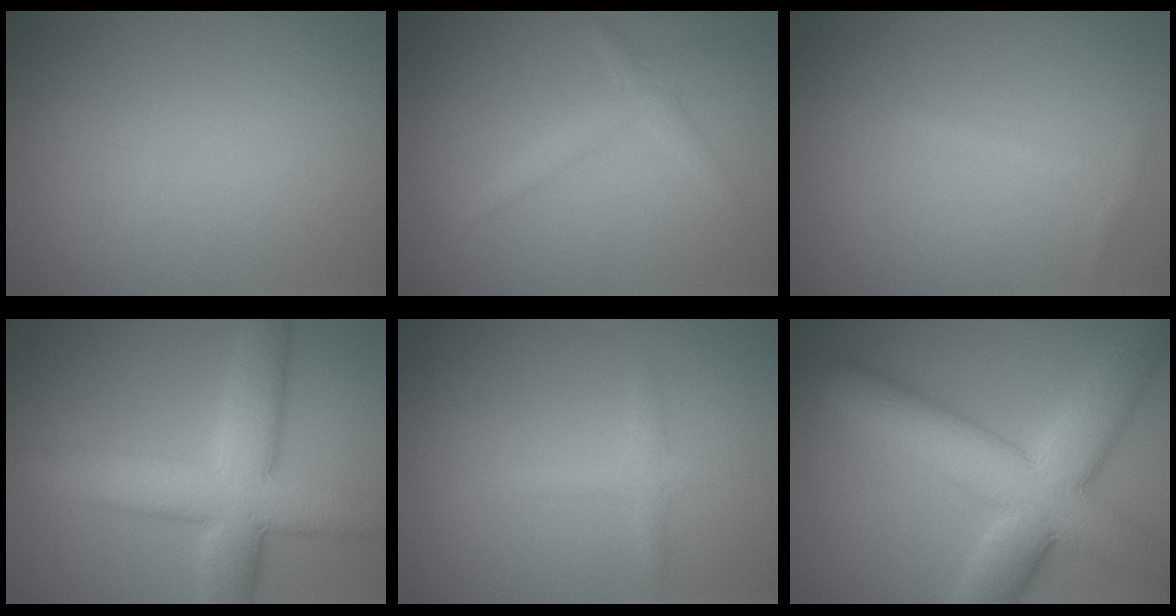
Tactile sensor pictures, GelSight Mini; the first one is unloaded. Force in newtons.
{"total": 1.7, "press": 1.7, "slide": 0.1}
{"total": 0.9, "press": 0.9, "slide": 0.1}
{"total": 9.1, "press": 9.0, "slide": 0.6}
{"total": 1.5, "press": 1.5, "slide": 0.1}
{"total": 10.9, "press": 10.9, "slide": 0.6}